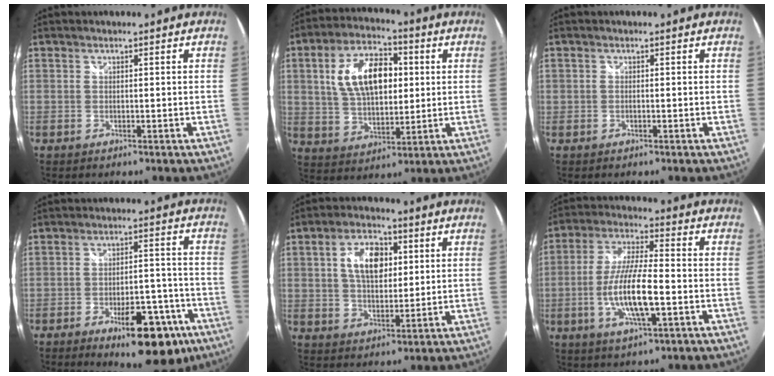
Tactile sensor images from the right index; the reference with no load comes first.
{"total": 14.7, "force": [2.9, 8.3, 11.9], "torque": [-0.218, 0.021, 0.055]}
{"total": 0.0}
{"total": 14.8, "force": [-8.4, 5.8, 10.7], "torque": [-0.150, 0.007, -0.101]}
{"total": 9.9, "force": [2.8, 5.9, 7.5], "torque": [-0.133, 0.019, 0.049]}
{"total": 12.5, "force": [-3.2, 2.8, 11.8], "torque": [-0.236, -0.006, -0.060]}